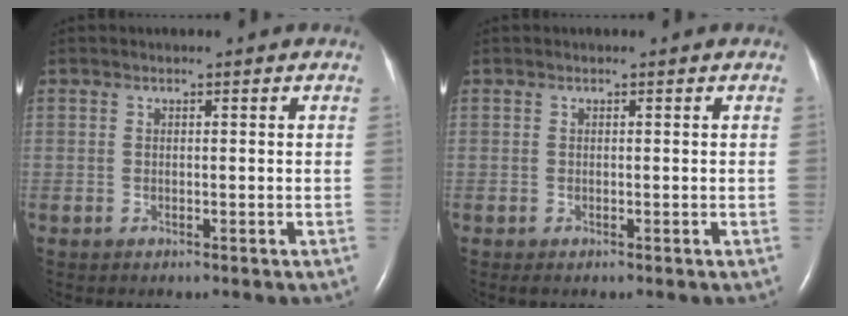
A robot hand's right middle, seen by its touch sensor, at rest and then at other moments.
{"total": 0.0}